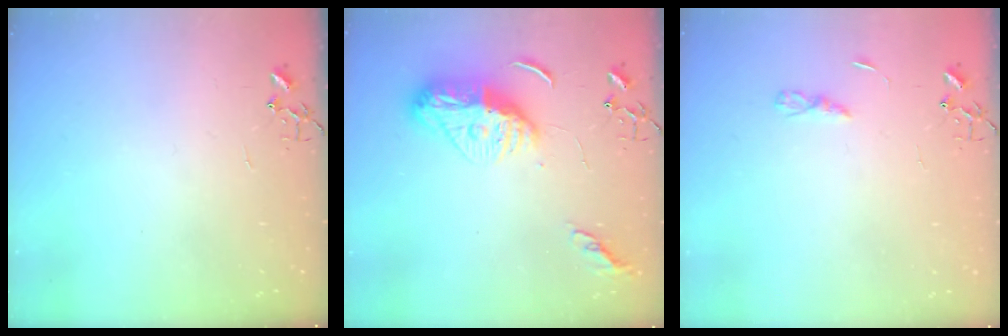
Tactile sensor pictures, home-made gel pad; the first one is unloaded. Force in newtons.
{"total": 14.0, "press": 13.9, "slide": 1.4}
{"total": 2.9, "press": 2.9, "slide": 0.3}